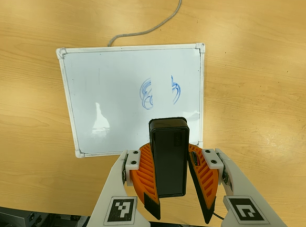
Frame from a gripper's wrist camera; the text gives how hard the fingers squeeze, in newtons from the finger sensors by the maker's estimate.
{"total": 8.1, "left": 9.2, "right": 7.0}